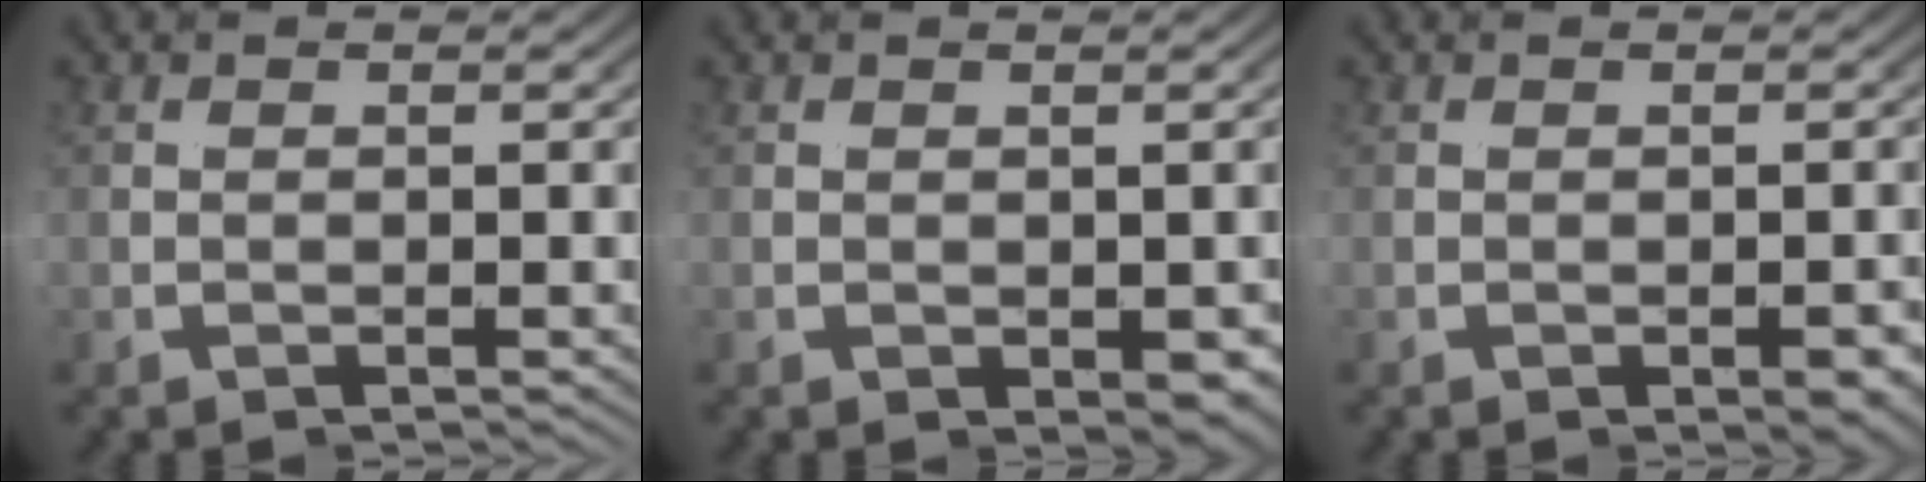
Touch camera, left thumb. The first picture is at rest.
{"total": 1.3, "force": [0.1, 0.6, 1.2], "torque": [-0.020, -0.001, 0.002]}
{"total": 1.1, "force": [-0.4, 0.2, 1.0], "torque": [-0.020, -0.002, -0.007]}